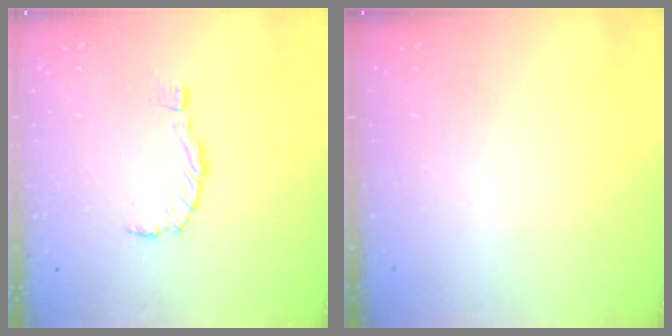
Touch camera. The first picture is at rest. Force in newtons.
{"total": 0.0}